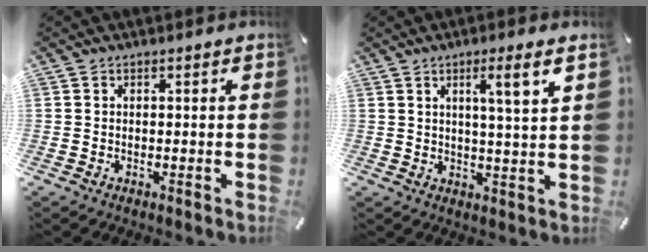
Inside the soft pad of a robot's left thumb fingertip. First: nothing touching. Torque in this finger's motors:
{"motor_torque": [0.98, 0.55, 0.77, -0.66, 0.19]}